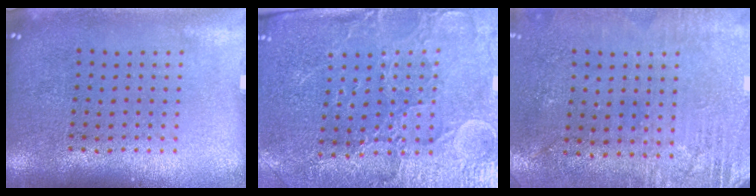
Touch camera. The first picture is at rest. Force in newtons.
{"total": 3.4, "press": 3.3, "slide": 1.0}
{"total": 2.8, "press": 2.5, "slide": 1.3}